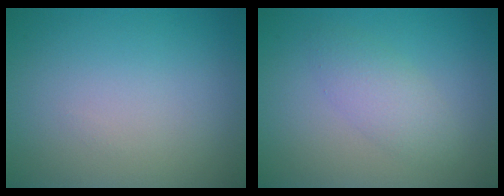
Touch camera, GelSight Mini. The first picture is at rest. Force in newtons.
{"total": 2.5, "press": 2.5, "slide": 0.0}